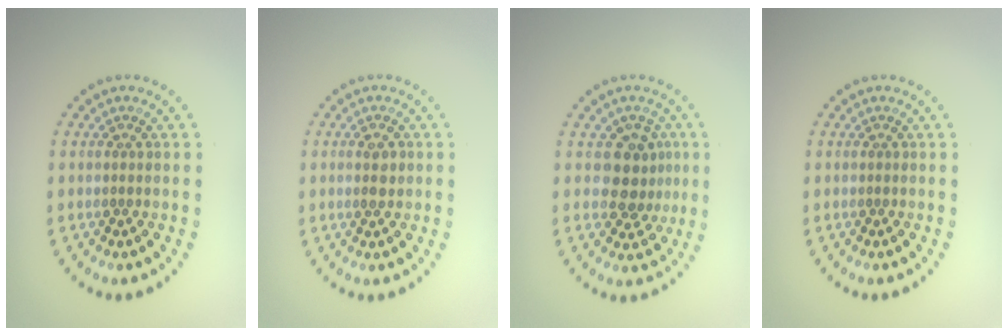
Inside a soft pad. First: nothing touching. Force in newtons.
{"total": 1.5, "press": 1.4, "slide": 0.5}
{"total": 3.7, "press": 3.4, "slide": 1.6}
{"total": 0.0}